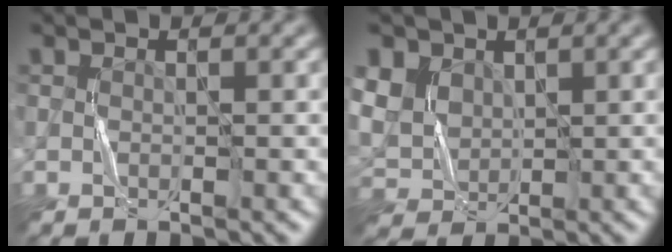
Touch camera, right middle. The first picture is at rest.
{"total": 4.7, "force": [1.9, 3.8, 2.1], "torque": [-0.059, 0.003, 0.043]}